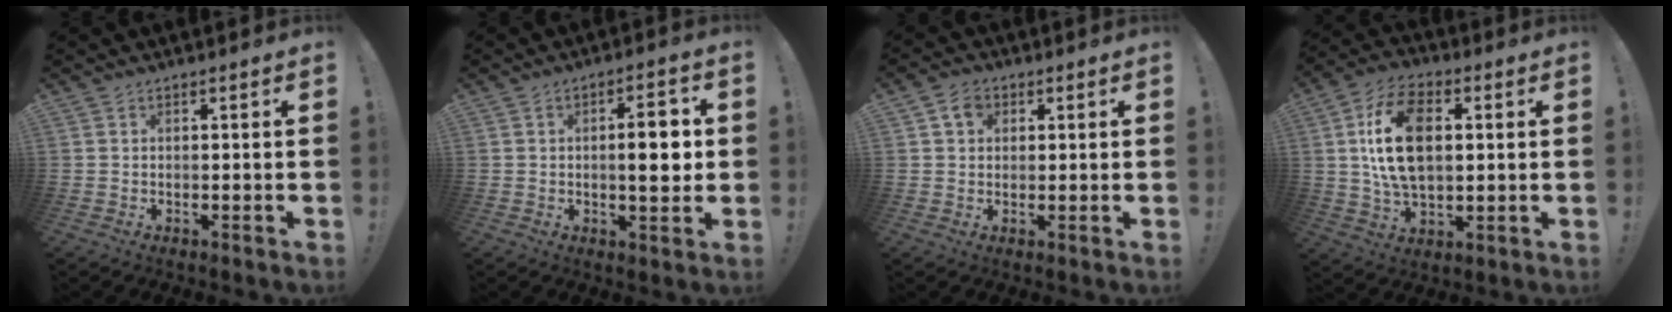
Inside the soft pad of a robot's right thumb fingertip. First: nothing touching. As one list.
[{"total": 8.2, "force": [0.1, 2.6, 7.8], "torque": [-0.106, 0.001, -0.007]}, {"total": 4.4, "force": [1.7, 3.3, 2.3], "torque": [-0.036, 0.003, 0.030]}, {"total": 17.6, "force": [2.6, 11.0, 13.6], "torque": [-0.241, 0.004, 0.045]}]